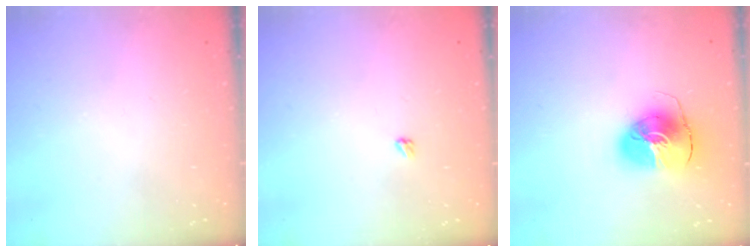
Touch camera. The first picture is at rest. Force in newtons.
{"total": 2.4, "press": 2.4, "slide": 0.4}
{"total": 9.3, "press": 9.2, "slide": 1.3}